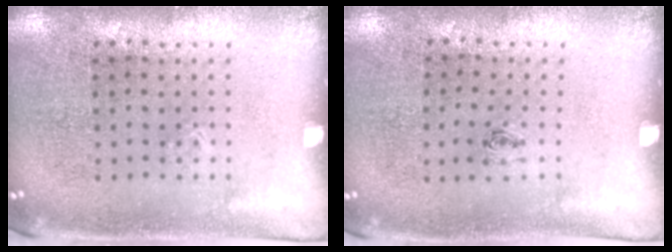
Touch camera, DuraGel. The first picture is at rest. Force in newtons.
{"total": 0.5, "press": 0.1, "slide": 0.5}